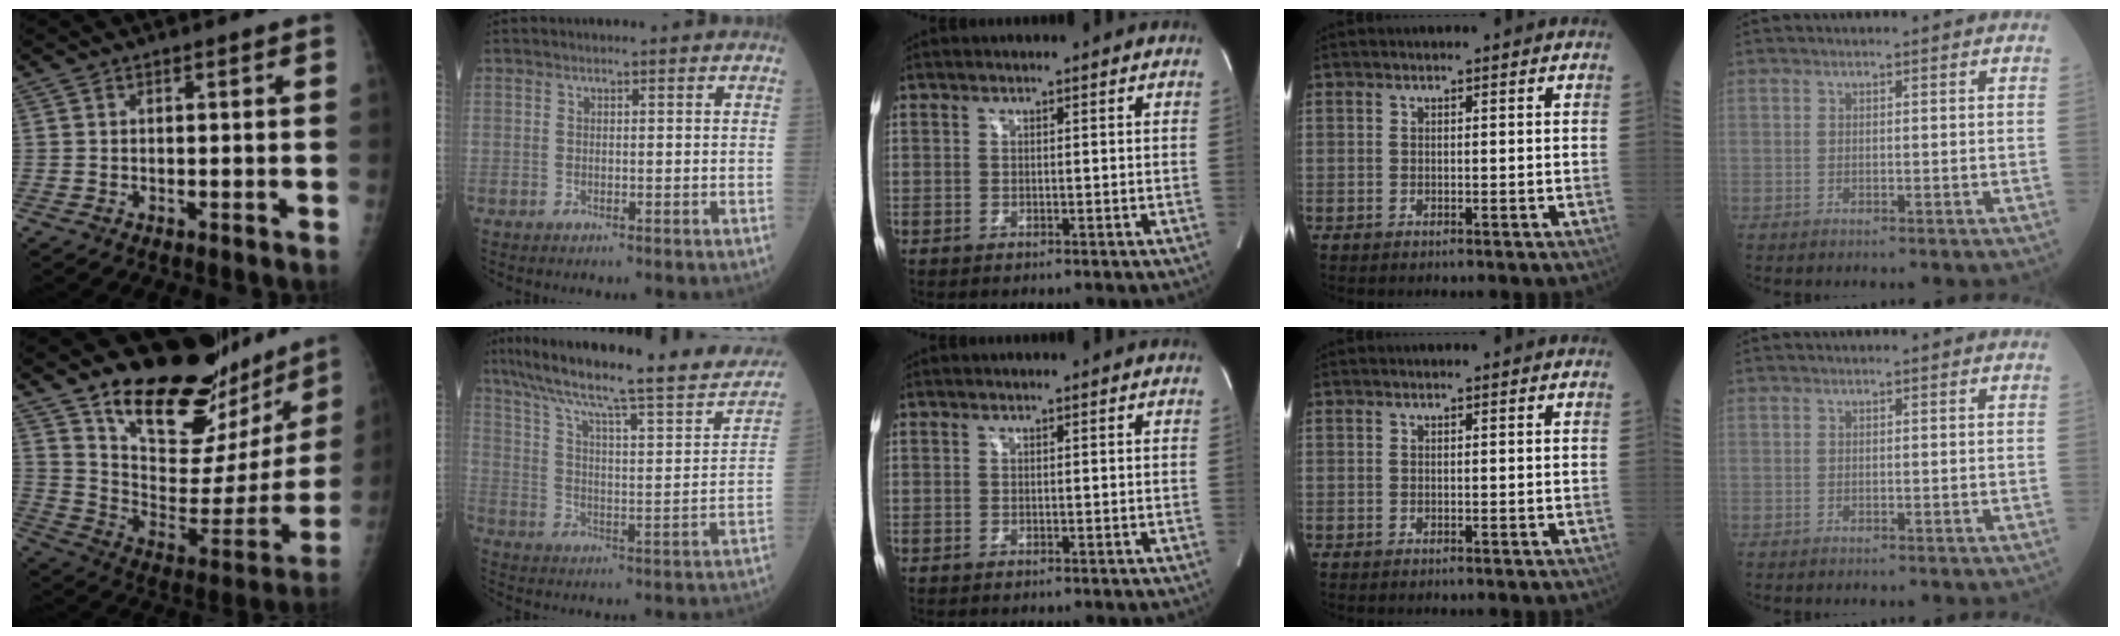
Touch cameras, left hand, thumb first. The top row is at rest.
{"thumb": {"total": 27.1, "force": [21.2, 10.9, 12.8], "torque": [-0.151, -0.120, 0.316]}, "index": {"total": 28.8, "force": [23.4, 3.6, 16.4], "torque": [-0.262, -0.007, 0.320]}}